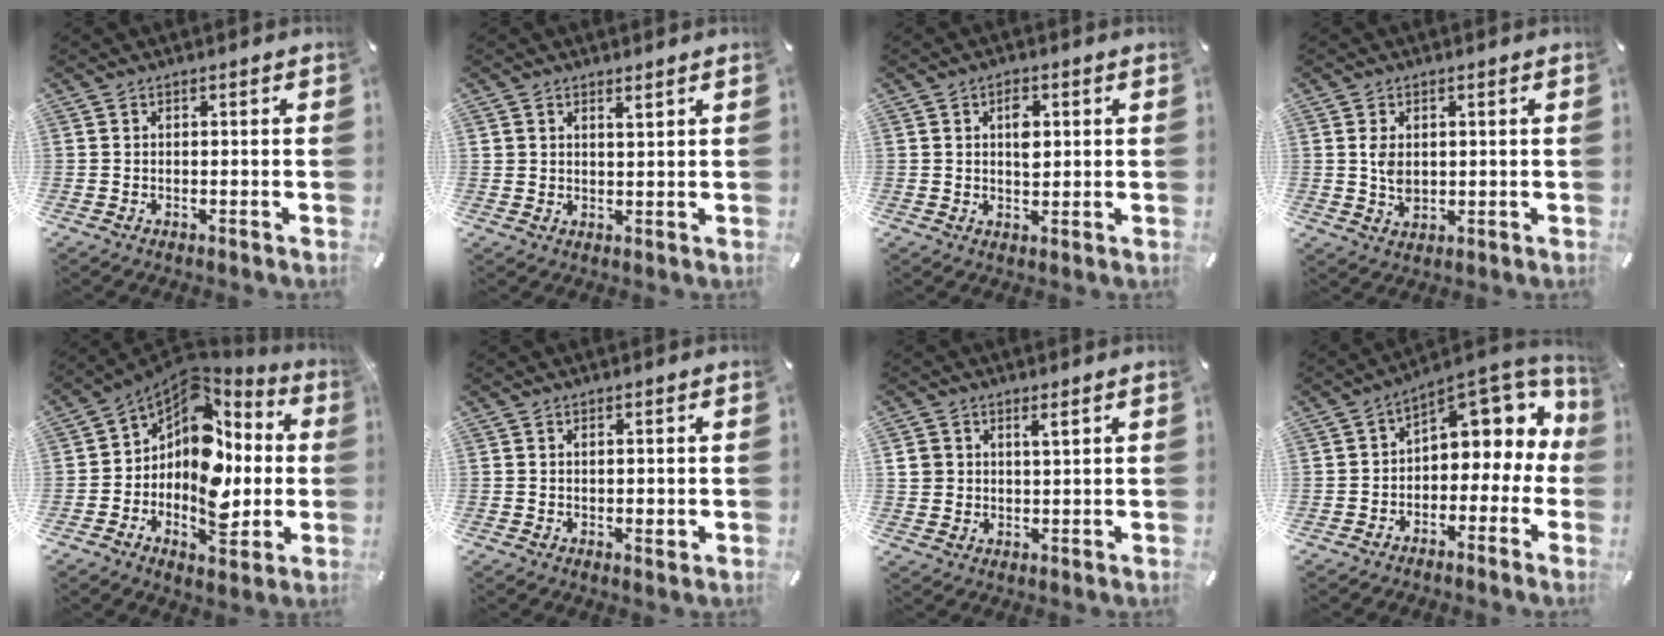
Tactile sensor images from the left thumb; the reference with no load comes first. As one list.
[{"total": 1.8, "force": [1.4, 0.8, 0.6], "torque": [-0.012, -0.001, 0.027]}, {"total": 4.5, "force": [1.1, 2.7, 3.3], "torque": [-0.047, -0.002, 0.012]}, {"total": 4.5, "force": [0.6, 3.1, 3.2], "torque": [-0.079, -0.006, 0.004]}, {"total": 14.6, "force": [-2.0, 10.6, 9.8], "torque": [-0.174, -0.019, -0.038]}, {"total": 1.6, "force": [0.1, 0.8, 1.4], "torque": [-0.028, 0.001, 0.002]}, {"total": 3.9, "force": [1.8, 3.1, 1.6], "torque": [-0.025, -0.002, 0.028]}, {"total": 10.2, "force": [4.5, 6.5, 6.4], "torque": [-0.080, -0.043, 0.078]}]